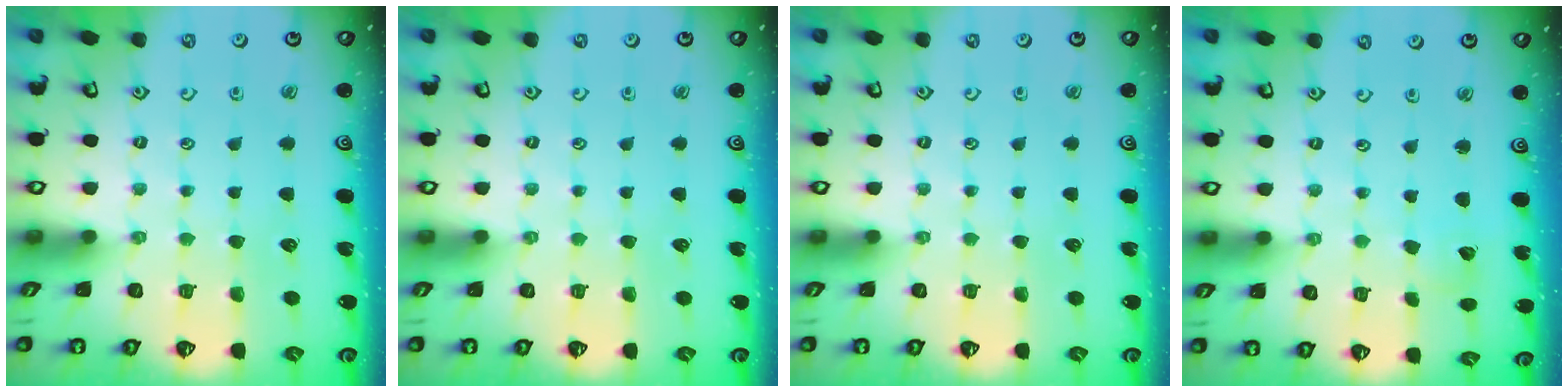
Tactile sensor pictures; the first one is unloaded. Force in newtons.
{"total": 0.0}
{"total": 0.0}
{"total": 2.9, "press": 2.9, "slide": 0.3}